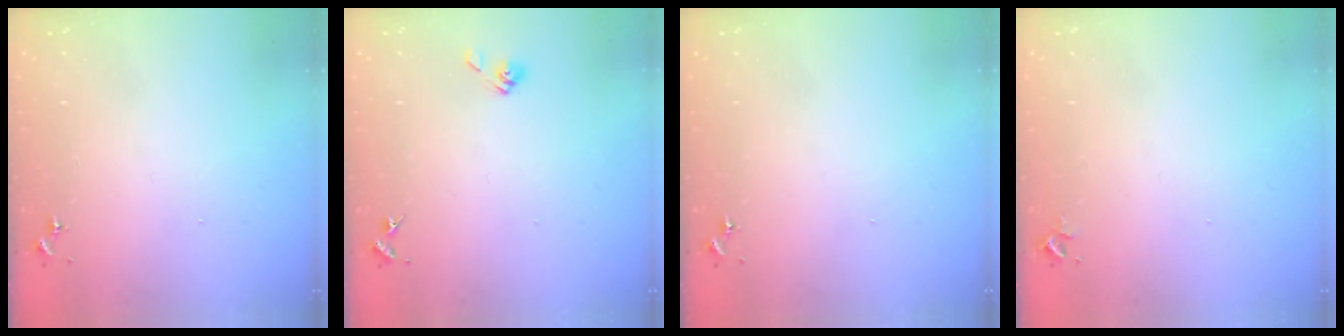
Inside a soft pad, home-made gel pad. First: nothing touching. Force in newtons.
{"total": 5.4, "press": 5.0, "slide": 2.2}
{"total": 0.0}
{"total": 2.4, "press": 2.4, "slide": 0.3}